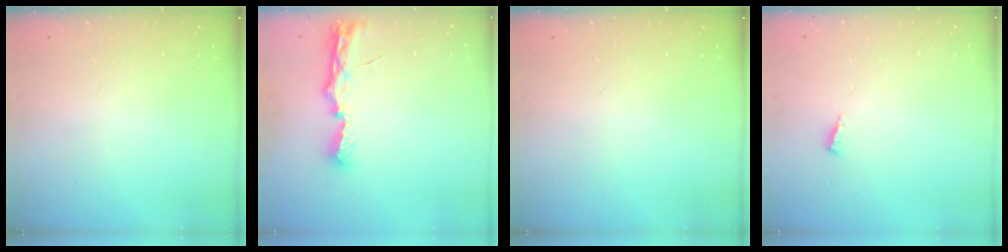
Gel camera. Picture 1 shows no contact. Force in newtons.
{"total": 8.0, "press": 8.0, "slide": 0.7}
{"total": 0.0}
{"total": 2.5, "press": 2.5, "slide": 0.2}